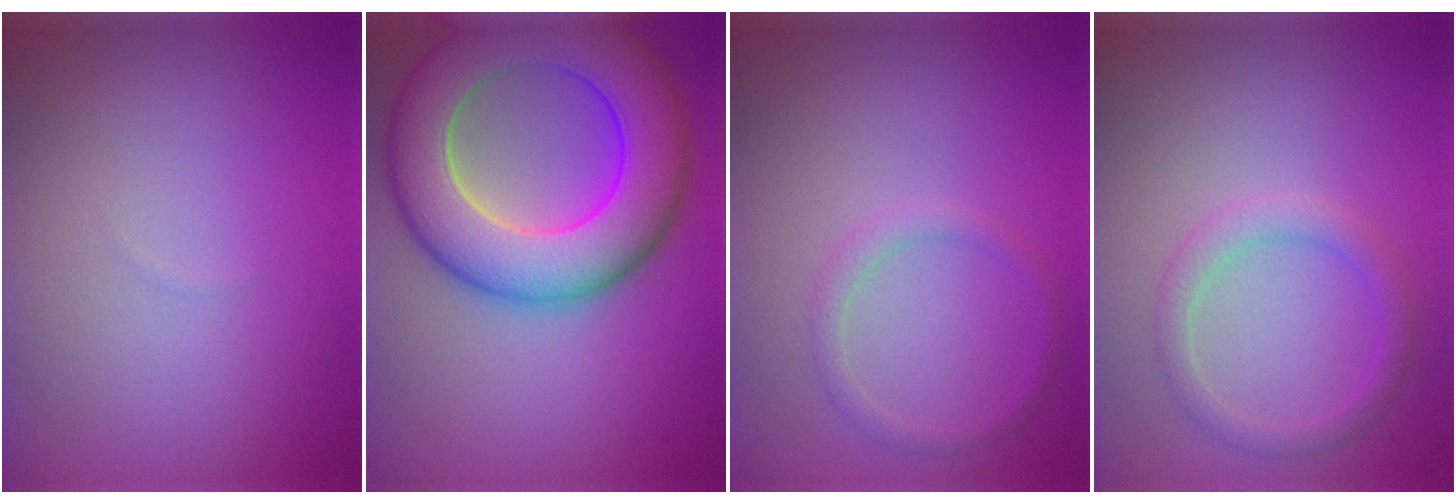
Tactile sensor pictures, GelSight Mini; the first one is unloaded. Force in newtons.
{"total": 11.6, "press": 11.6, "slide": 0.5}
{"total": 1.3, "press": 1.3, "slide": 0.1}
{"total": 2.2, "press": 2.2, "slide": 0.1}